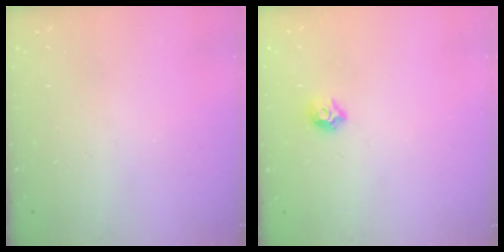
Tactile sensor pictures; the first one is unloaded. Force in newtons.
{"total": 6.4, "press": 6.3, "slide": 0.8}